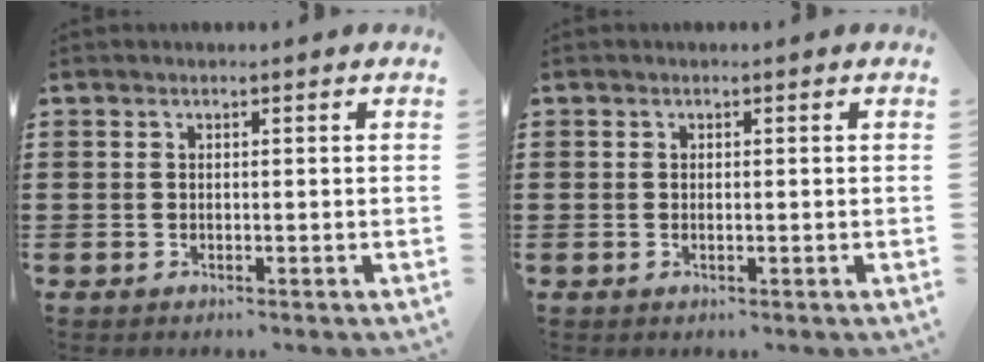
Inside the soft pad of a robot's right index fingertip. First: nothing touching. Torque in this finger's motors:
{"motor_torque": [1.07, 1.06, 0.03, 0.00]}